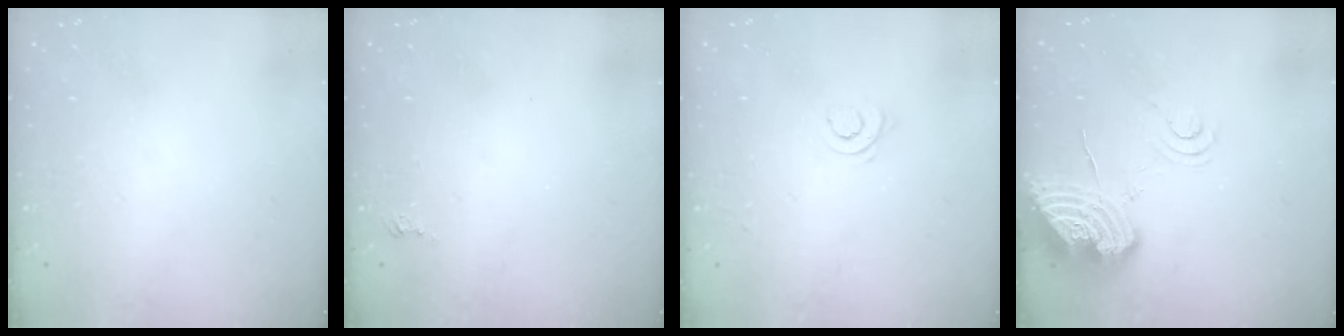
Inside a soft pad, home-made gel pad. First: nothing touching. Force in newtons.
{"total": 2.4, "press": 2.4, "slide": 0.4}
{"total": 3.9, "press": 3.9, "slide": 0.5}
{"total": 13.8, "press": 13.7, "slide": 2.0}